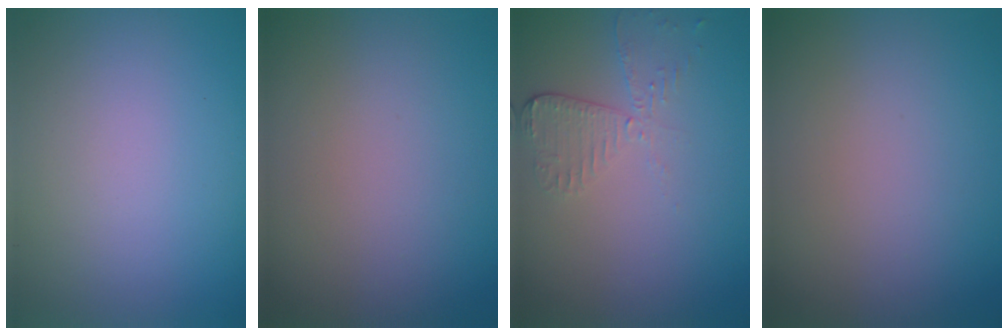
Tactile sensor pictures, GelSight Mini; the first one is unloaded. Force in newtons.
{"total": 0.0}
{"total": 2.5, "press": 2.3, "slide": 1.2}
{"total": 0.0}